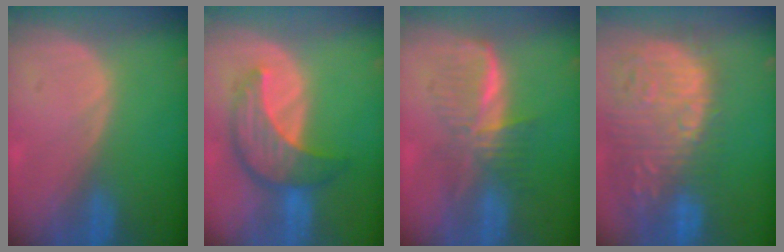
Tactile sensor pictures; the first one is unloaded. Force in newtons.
{"total": 7.9, "press": 7.6, "slide": 2.2}
{"total": 6.2, "press": 6.2, "slide": 0.7}
{"total": 15.8, "press": 13.0, "slide": 9.0}